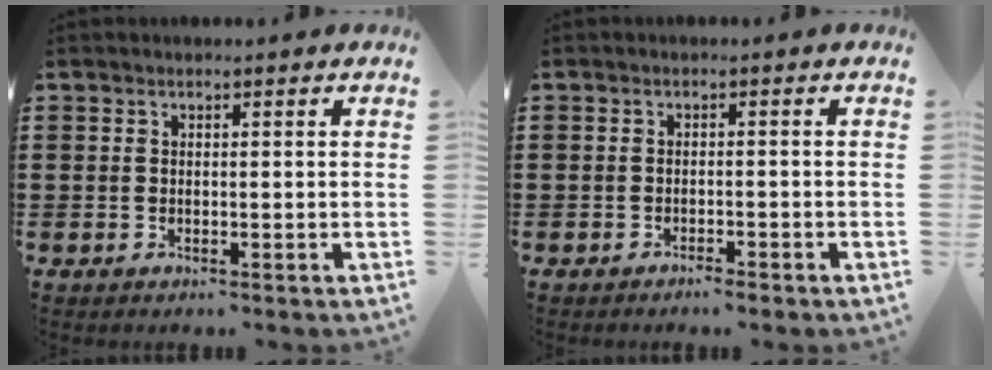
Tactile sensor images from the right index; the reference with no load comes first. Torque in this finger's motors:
{"motor_torque": [1.16, 0.98, 0.03, 0.01]}